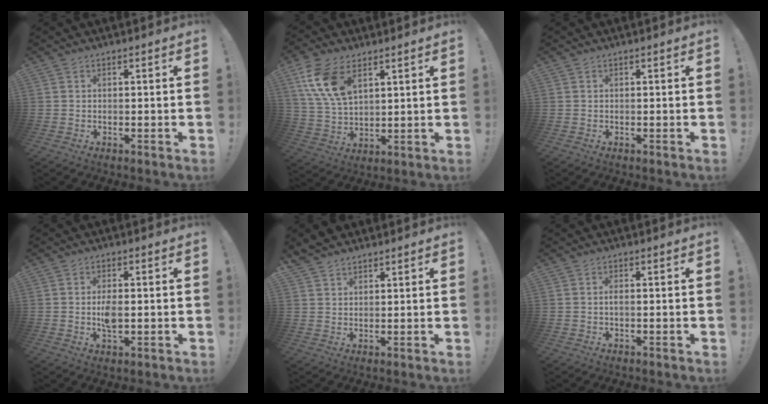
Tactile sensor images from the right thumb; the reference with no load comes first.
{"total": 13.4, "force": [6.8, 7.5, 8.7], "torque": [-0.174, -0.014, 0.129]}
{"total": 0.0}
{"total": 4.6, "force": [-0.3, 2.1, 4.1], "torque": [-0.064, -0.003, -0.009]}
{"total": 3.7, "force": [3.2, 1.6, 0.7], "torque": [-0.005, -0.022, 0.060]}
{"total": 1.0, "force": [-0.4, 0.1, 0.9], "torque": [-0.017, 0.001, -0.007]}